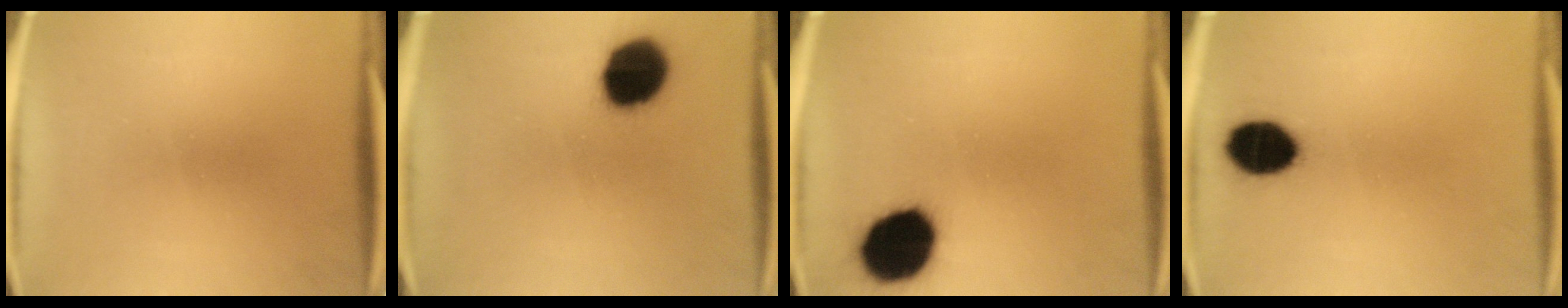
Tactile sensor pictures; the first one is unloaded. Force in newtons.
{"total": 14.3}
{"total": 16.7}
{"total": 10.4}